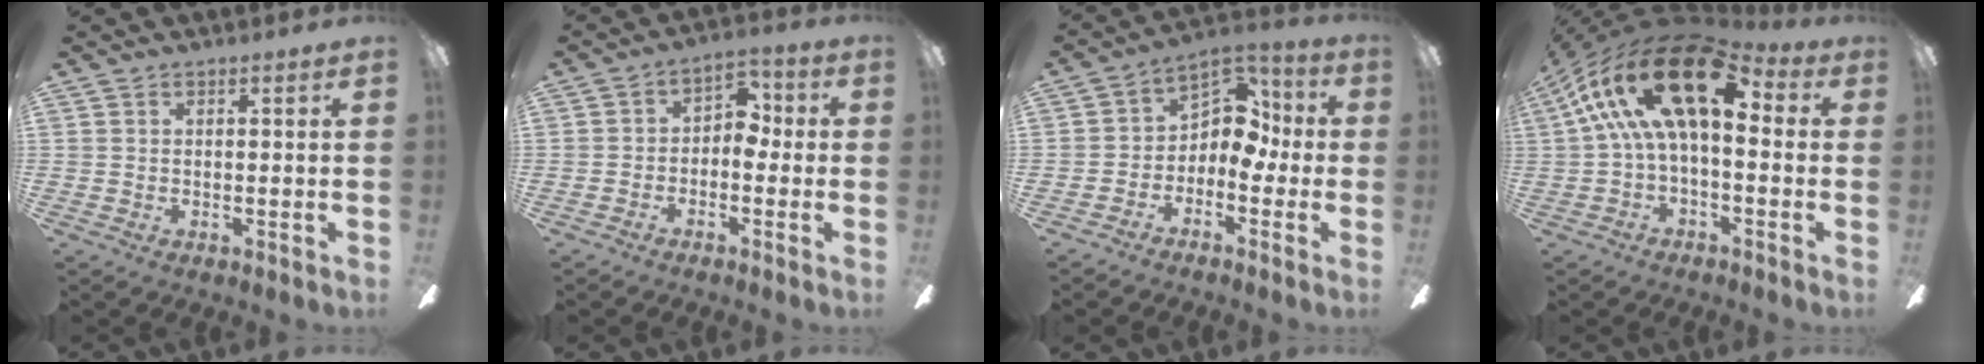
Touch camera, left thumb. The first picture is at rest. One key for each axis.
{"total": 5.5, "fx": -1.4, "fy": 4.3, "fz": 3.1, "tx": -0.050, "ty": 0.021, "tz": -0.025}
{"total": 9.6, "fx": 0.6, "fy": 7.7, "fz": 5.7, "tx": -0.079, "ty": 0.004, "tz": 0.016}
{"total": 23.4, "fx": 7.8, "fy": 10.8, "fz": 19.3, "tx": -0.352, "ty": -0.030, "tz": 0.137}